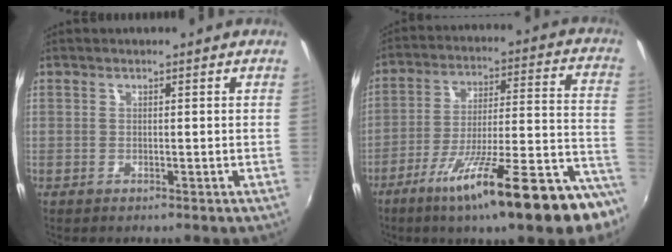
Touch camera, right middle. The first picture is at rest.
{"total": 24.3, "force": [-16.2, 2.2, 17.9], "torque": [-0.261, -0.054, -0.249]}